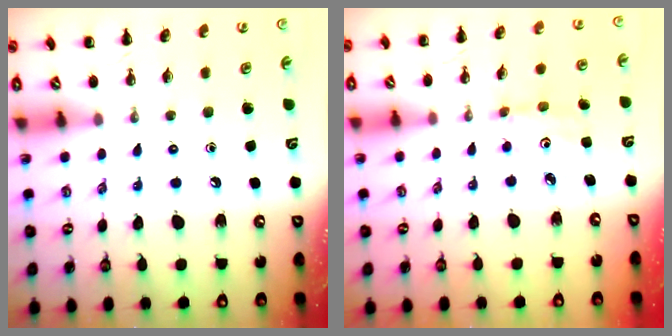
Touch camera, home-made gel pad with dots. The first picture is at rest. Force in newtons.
{"total": 2.6, "press": 2.6, "slide": 0.3}